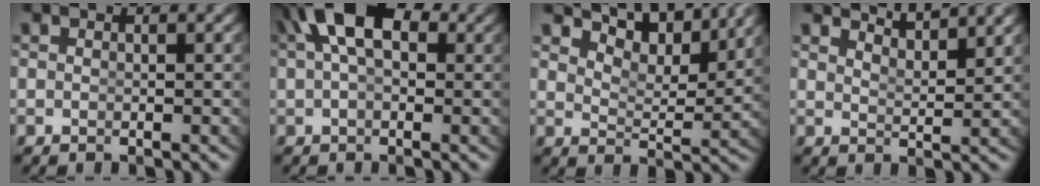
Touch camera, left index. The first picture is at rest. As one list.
[{"total": 7.4, "force": [2.7, 3.9, 5.7], "torque": [-0.093, 0.013, 0.035]}, {"total": 7.2, "force": [6.1, 1.5, 3.6], "torque": [-0.052, 0.005, 0.098]}, {"total": 3.4, "force": [3.2, -0.4, 1.2], "torque": [-0.019, -0.012, 0.063]}]